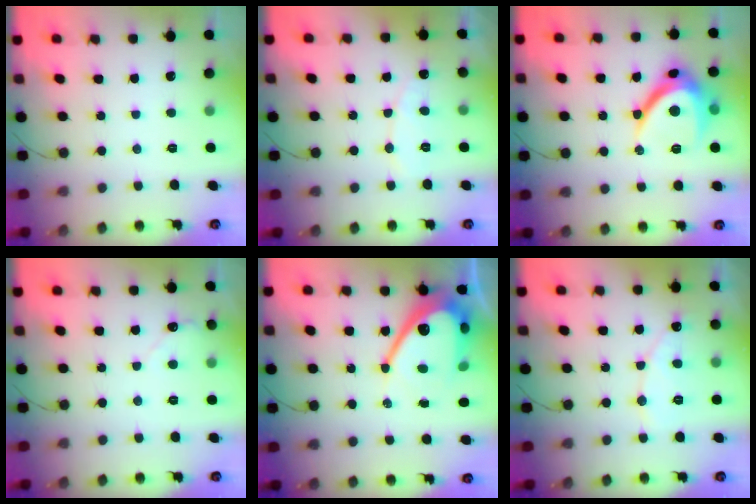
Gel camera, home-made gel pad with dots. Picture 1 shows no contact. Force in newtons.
{"total": 5.3, "press": 5.3, "slide": 0.3}
{"total": 11.4, "press": 11.4, "slide": 0.7}
{"total": 2.7, "press": 2.7, "slide": 0.2}
{"total": 15.5, "press": 15.4, "slide": 1.5}
{"total": 7.1, "press": 7.0, "slide": 0.4}